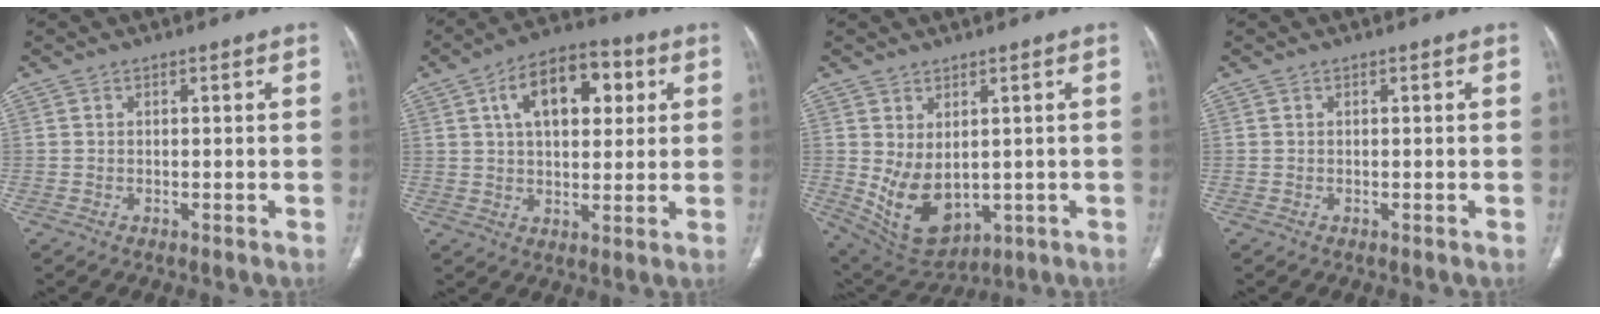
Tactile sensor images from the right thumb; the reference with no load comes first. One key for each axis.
{"total": 14.5, "fx": 4.7, "fy": 8.0, "fz": 11.1, "tx": -0.147, "ty": 0.007, "tz": 0.071}
{"total": 10.6, "fx": -0.3, "fy": 6.7, "fz": 8.2, "tx": -0.130, "ty": -0.012, "tz": 0.030}
{"total": 0.0}